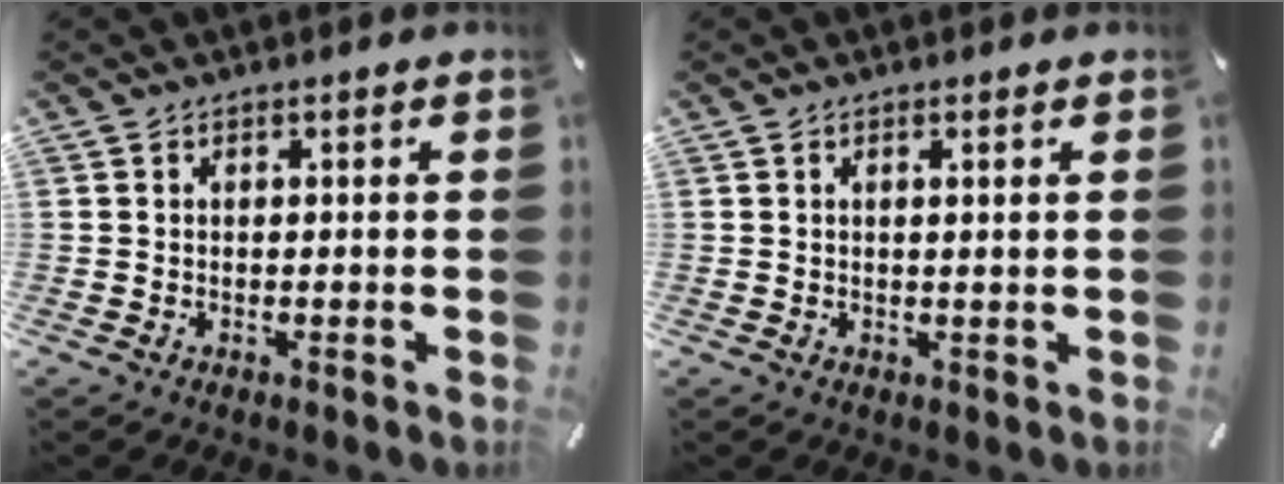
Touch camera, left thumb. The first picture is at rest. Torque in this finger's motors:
{"motor_torque": [-0.08, -0.53, 0.01, 0.17, -0.01]}